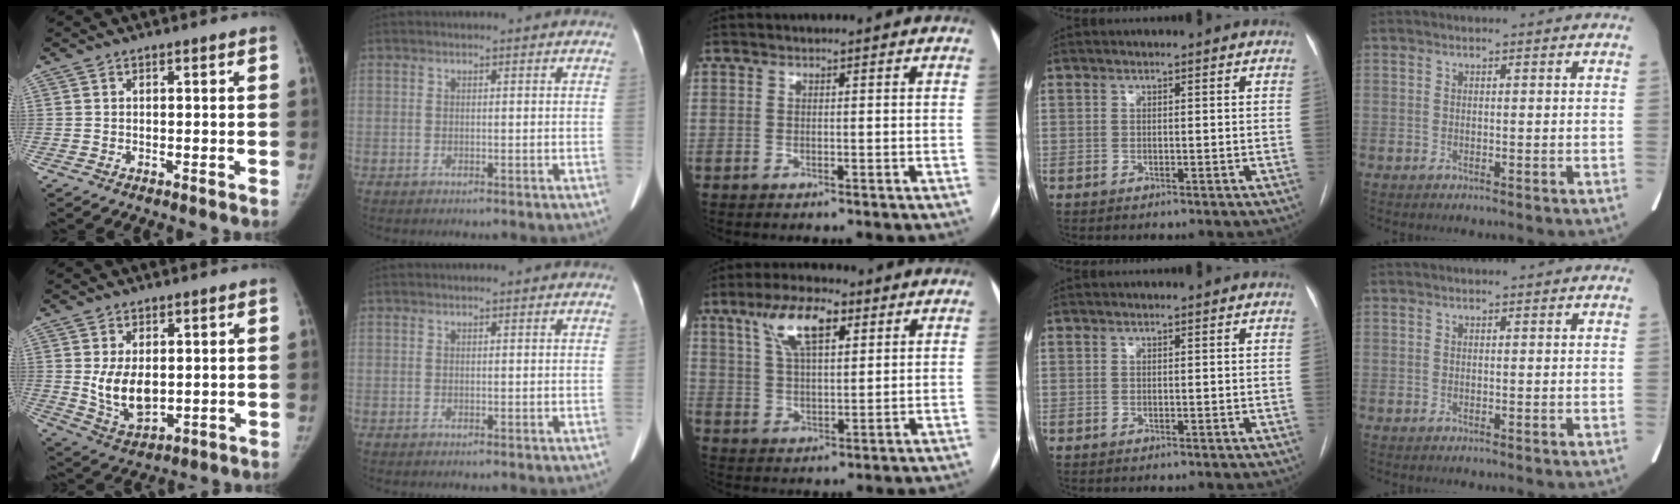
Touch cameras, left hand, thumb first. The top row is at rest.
{"thumb": {"total": 9.0, "force": [0.7, 5.6, 7.0], "torque": [-0.104, -0.018, 0.031]}, "index": {"total": 0.9, "force": [0.8, 0.0, 0.3], "torque": [-0.008, 0.011, 0.011]}, "middle": {"total": 9.5, "force": [4.9, 3.3, 7.5], "torque": [-0.147, 0.020, 0.092]}}